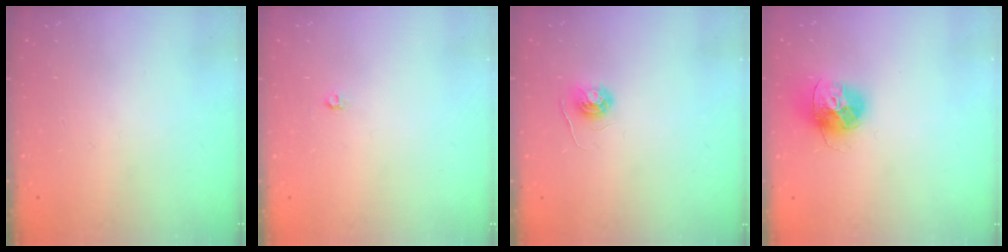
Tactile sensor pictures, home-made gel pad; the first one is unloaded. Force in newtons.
{"total": 3.5, "press": 3.4, "slide": 0.3}
{"total": 4.7, "press": 4.6, "slide": 0.4}
{"total": 15.0, "press": 14.9, "slide": 1.3}